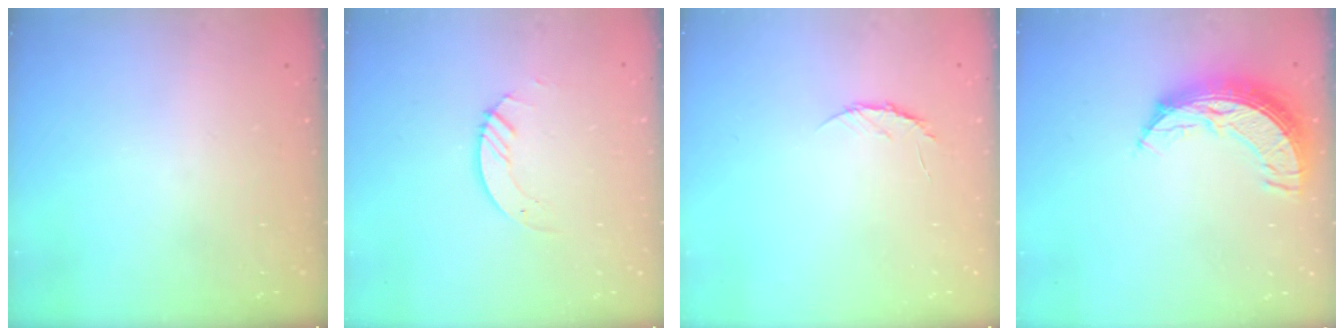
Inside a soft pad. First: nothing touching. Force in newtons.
{"total": 3.0, "press": 3.0, "slide": 0.2}
{"total": 4.7, "press": 4.6, "slide": 0.4}
{"total": 10.5, "press": 10.4, "slide": 0.9}